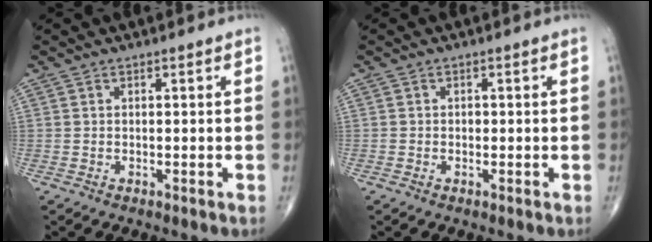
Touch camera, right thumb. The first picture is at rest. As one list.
[{"total": 0.7, "force": [-0.1, 0.6, 0.3], "torque": [-0.001, 0.002, -0.003]}]